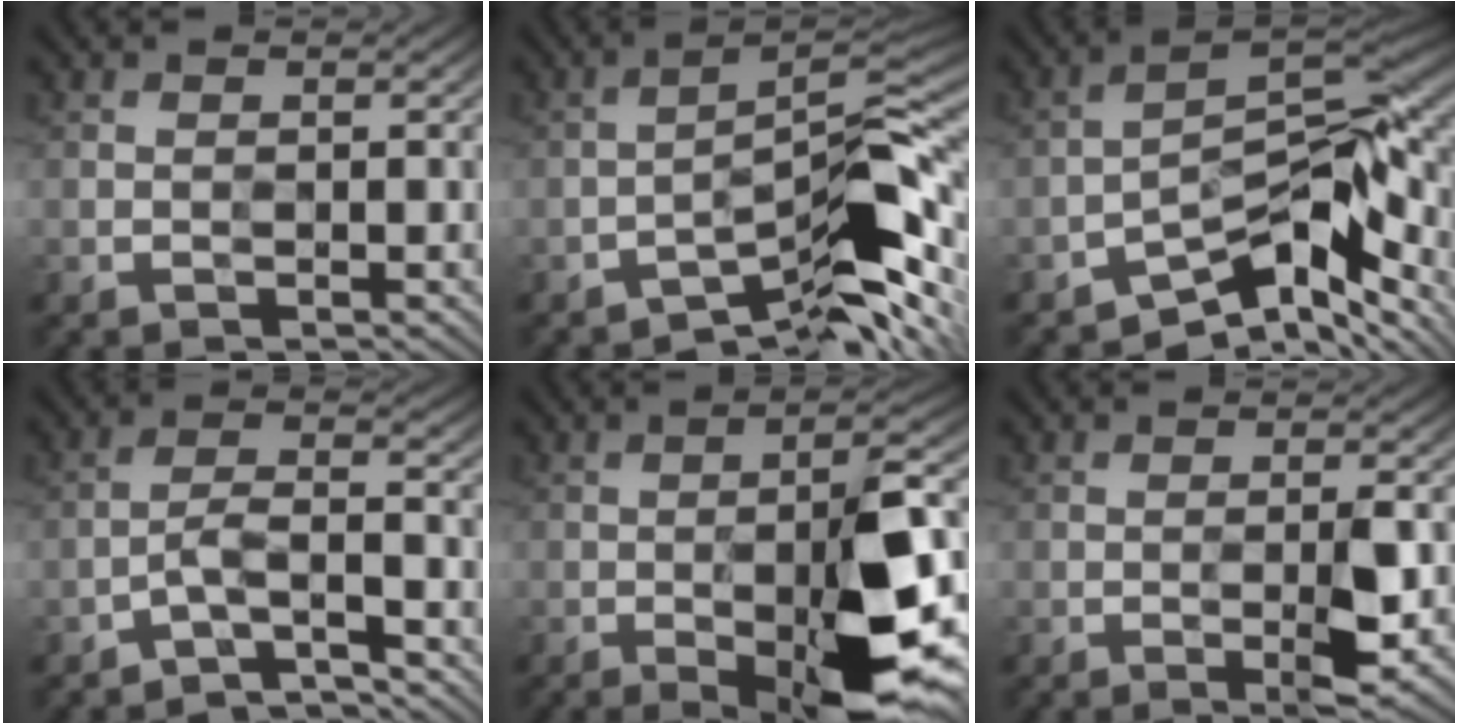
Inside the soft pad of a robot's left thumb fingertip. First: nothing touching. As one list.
[{"total": 9.9, "force": [-6.4, 1.8, 7.3], "torque": [-0.100, 0.014, -0.105]}, {"total": 9.1, "force": [-7.1, 2.6, 5.1], "torque": [-0.056, 0.014, -0.132]}, {"total": 3.1, "force": [-3.0, 0.0, 0.8], "torque": [-0.010, 0.015, -0.067]}, {"total": 13.0, "force": [-5.1, 3.6, 11.4], "torque": [-0.167, 0.002, -0.076]}, {"total": 3.0, "force": [-1.2, 0.2, 2.8], "torque": [-0.046, 0.005, -0.014]}]